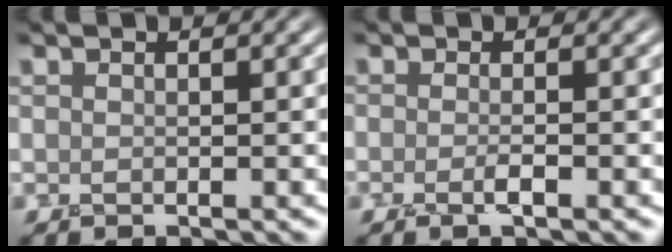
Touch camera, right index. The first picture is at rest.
{"total": 1.1, "force": [-0.6, 0.2, 0.9], "torque": [-0.024, -0.003, -0.014]}